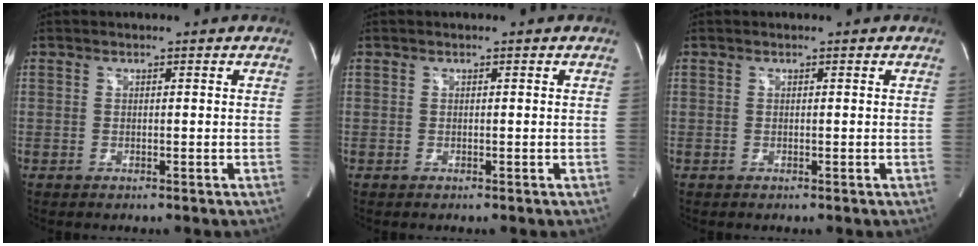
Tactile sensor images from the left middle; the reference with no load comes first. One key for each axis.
{"total": 0.0}
{"total": 0.0}